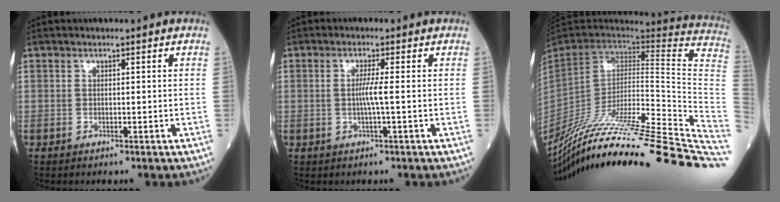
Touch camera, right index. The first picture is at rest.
{"total": 2.5, "force": [-0.2, -0.6, 2.4], "torque": [-0.048, -0.002, -0.006]}
{"total": 41.0, "force": [-33.4, -1.5, 23.8], "torque": [-0.209, -0.083, -0.485]}